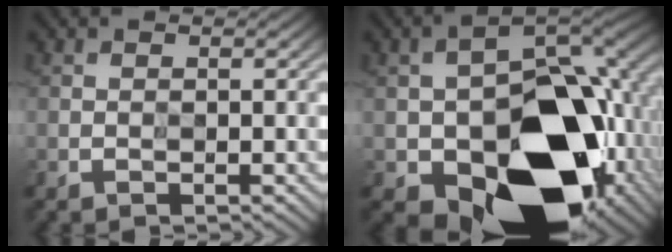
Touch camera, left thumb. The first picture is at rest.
{"total": 18.9, "force": [-5.8, 12.1, 13.3], "torque": [-0.209, -0.028, -0.073]}